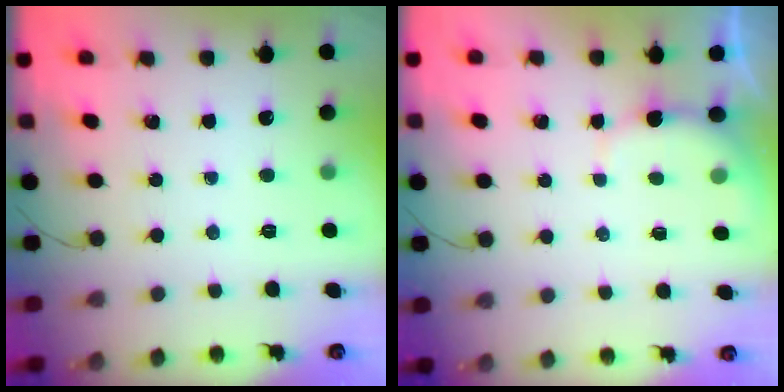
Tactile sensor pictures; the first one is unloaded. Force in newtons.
{"total": 2.8, "press": 2.7, "slide": 0.7}